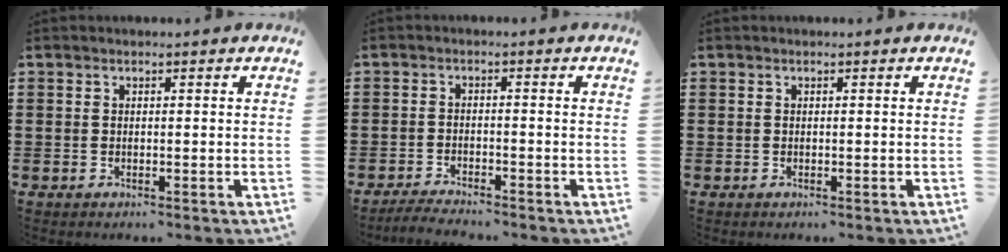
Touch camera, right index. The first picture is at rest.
{"total": 2.7, "force": [-2.6, -0.1, 0.6], "torque": [-0.009, 0.000, -0.053]}
{"total": 0.0}